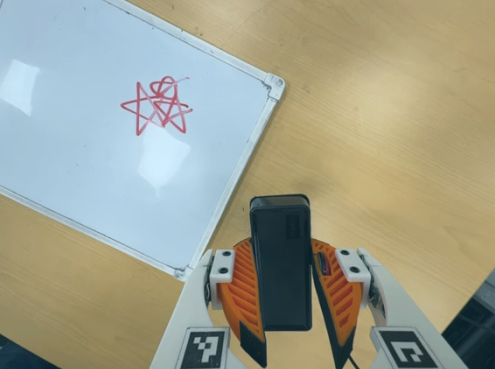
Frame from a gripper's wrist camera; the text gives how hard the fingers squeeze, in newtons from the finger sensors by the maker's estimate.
{"total": 9.6, "left": 8.1, "right": 11.1}